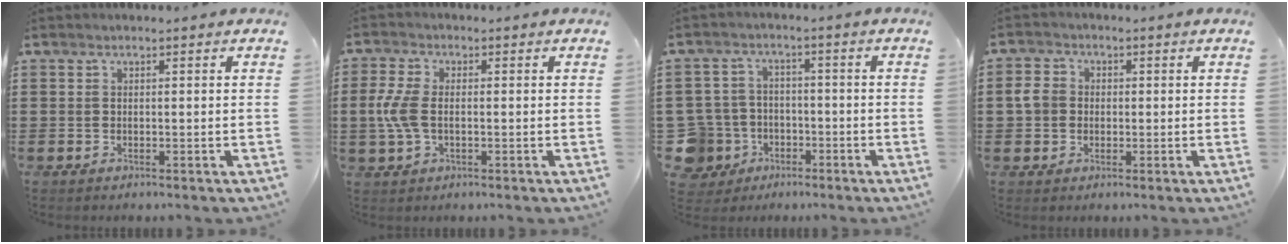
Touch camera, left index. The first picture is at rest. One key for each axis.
{"total": 5.6, "fx": -0.4, "fy": 3.1, "fz": 4.7, "tx": -0.124, "ty": -0.003, "tz": -0.015}
{"total": 7.4, "fx": -3.1, "fy": 6.4, "fz": 2.0, "tx": -0.096, "ty": 0.007, "tz": -0.064}
{"total": 3.4, "fx": 0.1, "fy": 3.0, "fz": 1.6, "tx": -0.054, "ty": 0.005, "tz": -0.007}